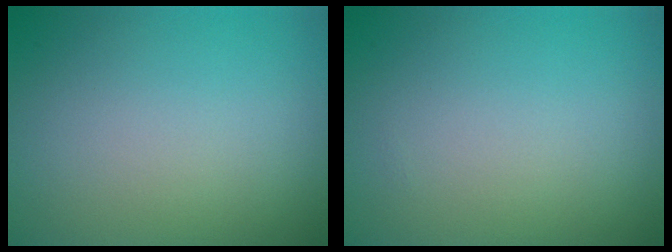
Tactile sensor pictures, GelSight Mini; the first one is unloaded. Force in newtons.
{"total": 0.0}